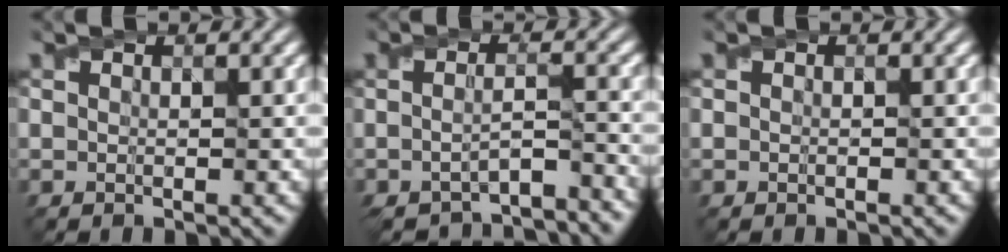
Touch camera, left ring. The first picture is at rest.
{"total": 5.5, "force": [-4.8, 0.9, 2.5], "torque": [-0.044, -0.014, -0.070]}
{"total": 0.0}